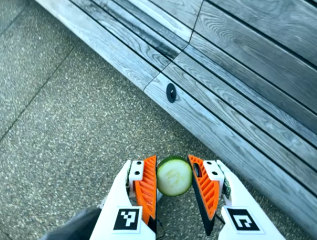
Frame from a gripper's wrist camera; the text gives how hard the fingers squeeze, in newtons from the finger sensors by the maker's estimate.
{"total": 12.9, "left": 13.0, "right": 12.8}